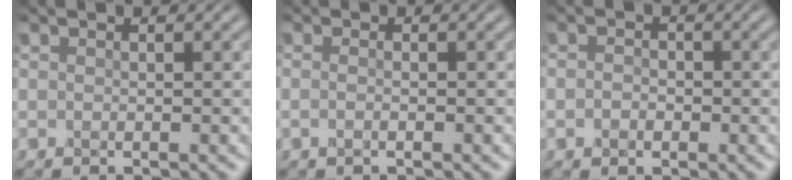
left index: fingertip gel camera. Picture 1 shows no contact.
{"total": 1.3, "force": [-0.2, 0.6, 1.2], "torque": [-0.013, -0.005, -0.014]}
{"total": 1.3, "force": [-0.4, 1.1, 0.7], "torque": [-0.012, 0.000, -0.012]}